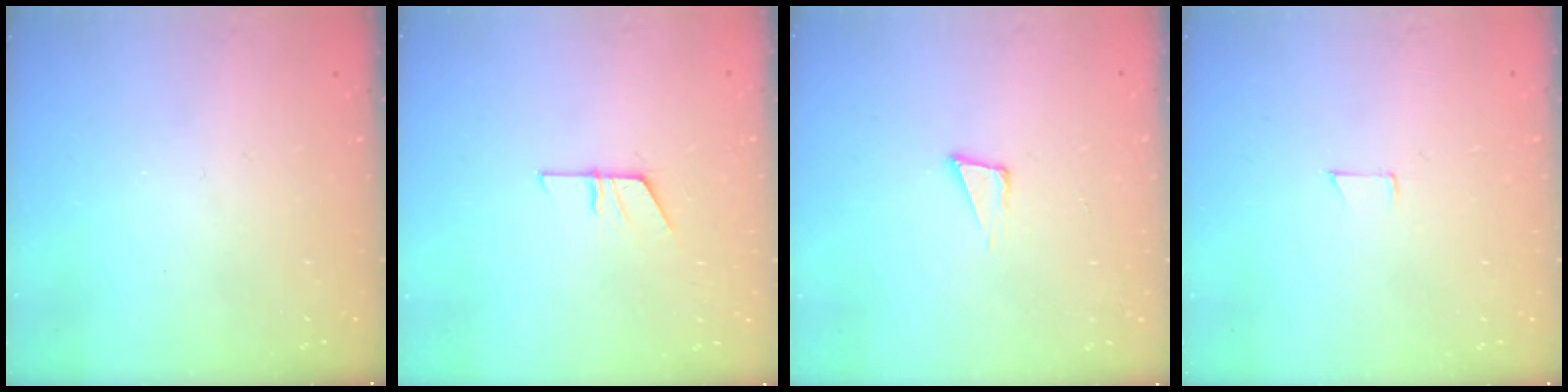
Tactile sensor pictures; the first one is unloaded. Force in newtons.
{"total": 5.1, "press": 5.1, "slide": 0.4}
{"total": 3.9, "press": 2.6, "slide": 2.9}
{"total": 4.1, "press": 4.1, "slide": 0.3}